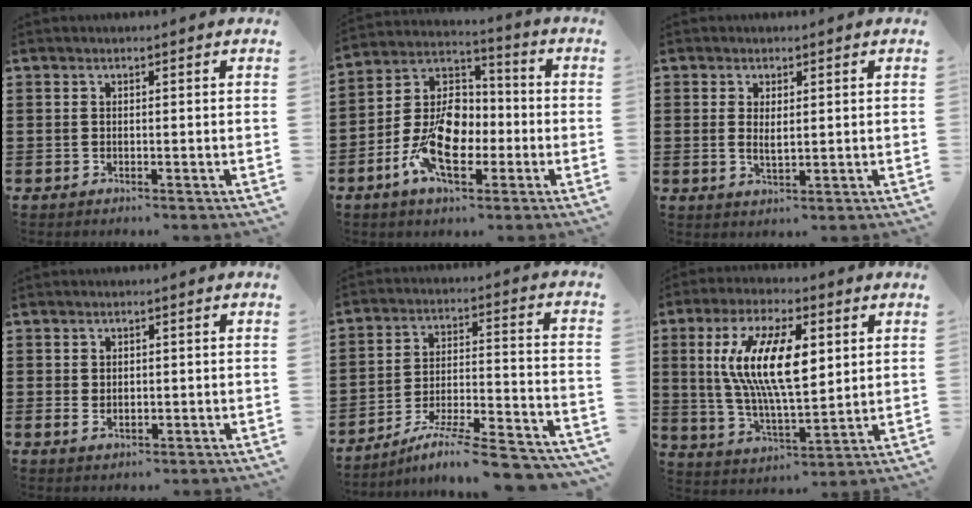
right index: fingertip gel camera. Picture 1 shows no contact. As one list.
[{"total": 11.6, "force": [-4.0, 7.3, 8.1], "torque": [-0.196, 0.004, -0.079]}, {"total": 2.1, "force": [0.5, 0.9, 1.9], "torque": [-0.038, 0.001, 0.009]}, {"total": 1.4, "force": [0.3, 1.2, 0.7], "torque": [-0.016, 0.007, 0.006]}, {"total": 8.2, "force": [-7.1, -0.1, 4.2], "torque": [-0.065, -0.002, -0.141]}, {"total": 13.5, "force": [3.4, 4.8, 12.1], "torque": [-0.250, 0.008, 0.057]}]